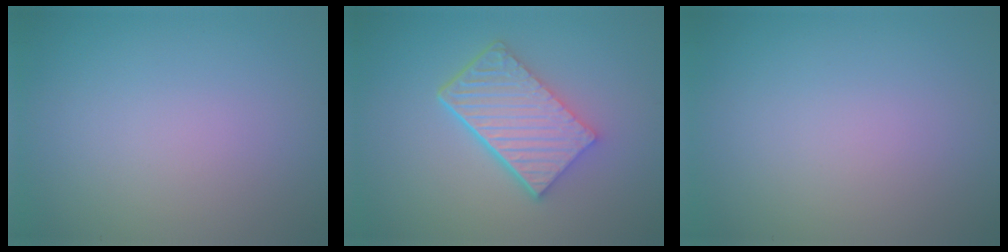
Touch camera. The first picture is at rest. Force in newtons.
{"total": 6.2, "press": 4.5, "slide": 4.3}
{"total": 0.0}